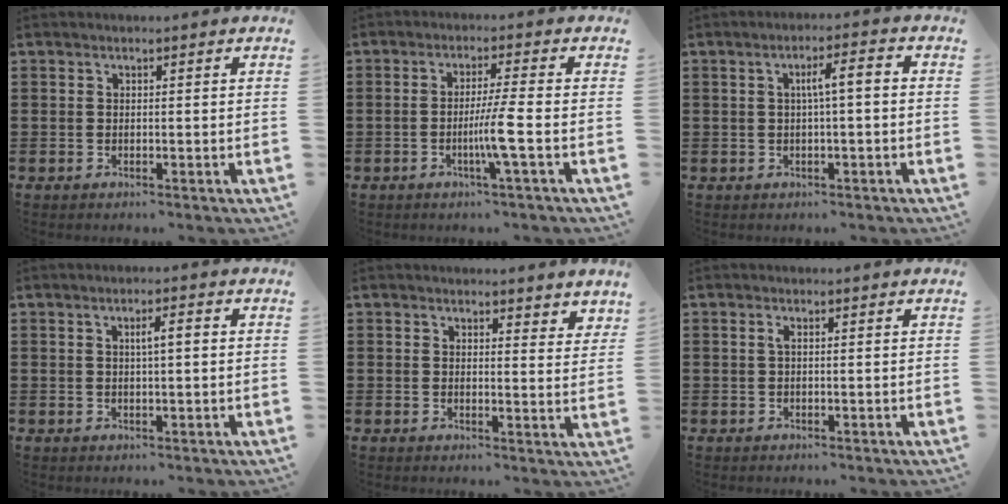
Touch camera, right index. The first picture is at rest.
{"total": 5.6, "force": [-1.6, -0.9, 5.3], "torque": [-0.097, -0.016, -0.035]}
{"total": 3.7, "force": [-0.1, 0.4, 3.7], "torque": [-0.067, 0.006, -0.006]}
{"total": 2.5, "force": [0.4, 0.4, 2.5], "torque": [-0.046, 0.002, 0.005]}
{"total": 2.4, "force": [2.3, 0.8, 0.2], "torque": [-0.001, 0.000, 0.043]}
{"total": 0.8, "force": [0.0, 0.1, 0.8], "torque": [-0.015, -0.003, 0.000]}